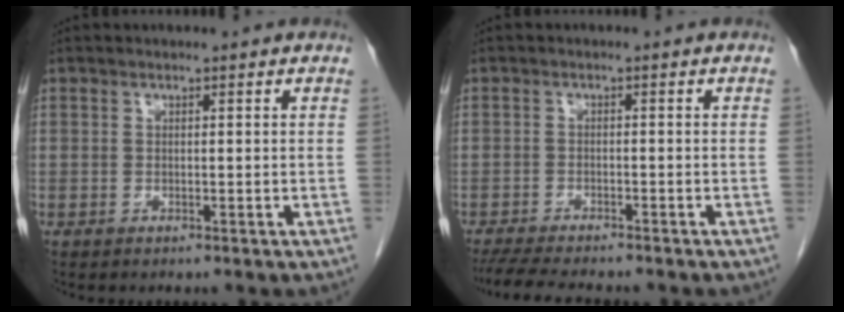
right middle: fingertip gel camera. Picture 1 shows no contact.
{"total": 8.9, "force": [-7.8, 1.3, 4.1], "torque": [-0.063, -0.016, -0.120]}